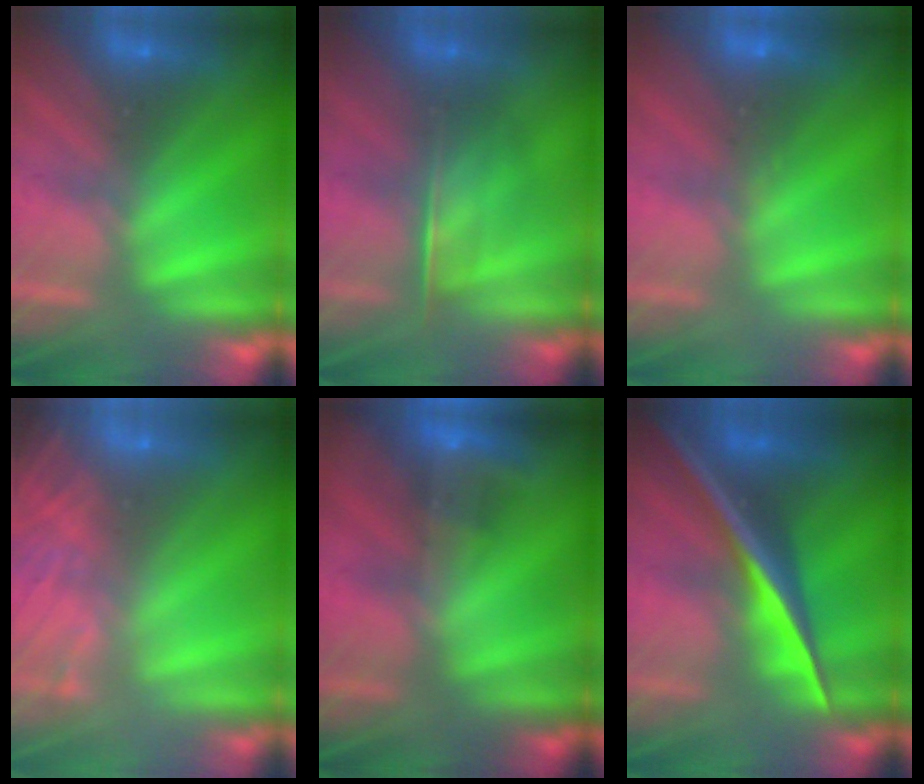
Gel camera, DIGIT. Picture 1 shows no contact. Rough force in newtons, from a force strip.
{"total": 2.1}
{"total": 2.9}
{"total": 8.0}
{"total": 3.9}
{"total": 2.5}